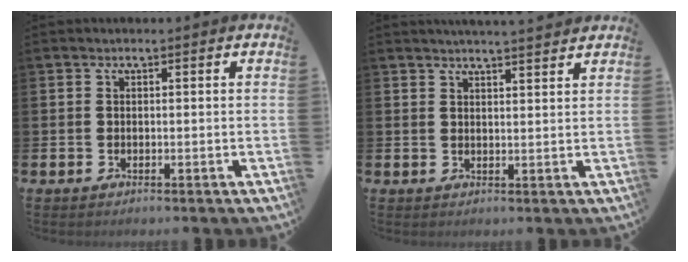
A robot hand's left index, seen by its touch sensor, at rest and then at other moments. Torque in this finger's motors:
{"motor_torque": [0.79, -0.99, 0.11, 0.07]}